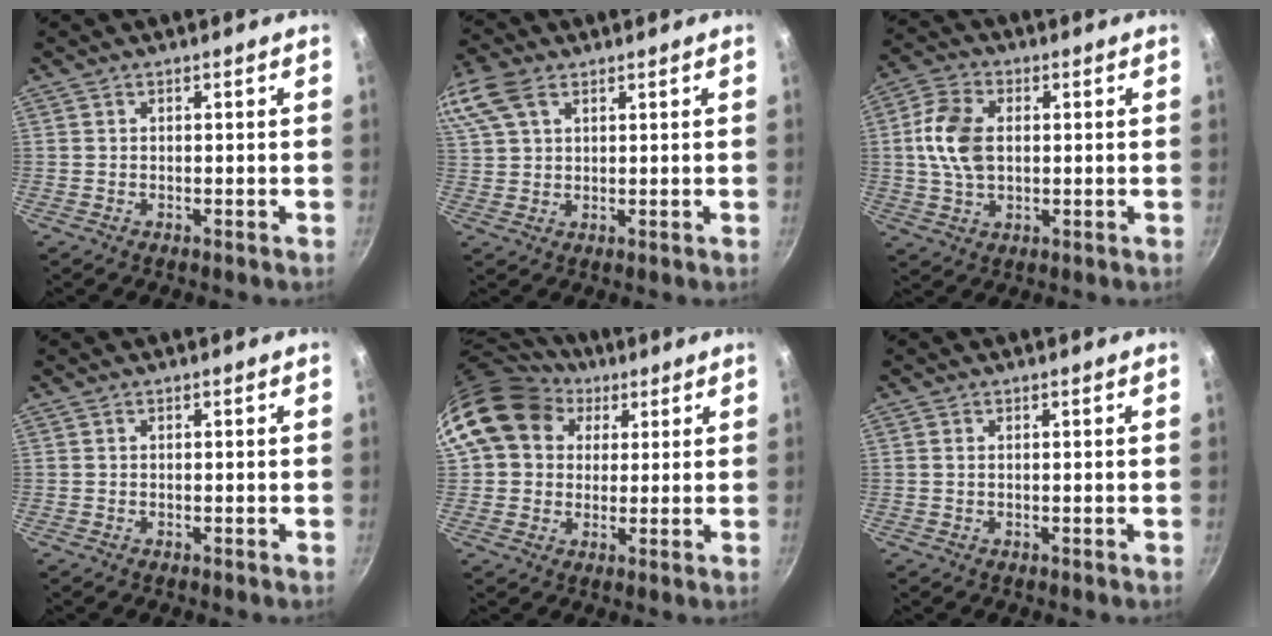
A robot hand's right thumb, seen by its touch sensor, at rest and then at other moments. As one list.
[{"total": 11.9, "force": [5.9, 7.3, 7.2], "torque": [-0.168, 0.033, 0.119]}, {"total": 10.3, "force": [0.9, 6.7, 7.8], "torque": [-0.141, 0.012, 0.010]}, {"total": 0.0}, {"total": 14.7, "force": [6.3, 11.7, 6.4], "torque": [-0.095, 0.007, 0.104]}, {"total": 0.6, "force": [0.1, 0.4, 0.5], "torque": [-0.009, 0.001, 0.001]}]